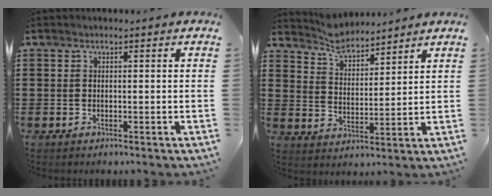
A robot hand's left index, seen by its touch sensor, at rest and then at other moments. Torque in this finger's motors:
{"motor_torque": [1.09, -1.04, 0.01, 0.05]}